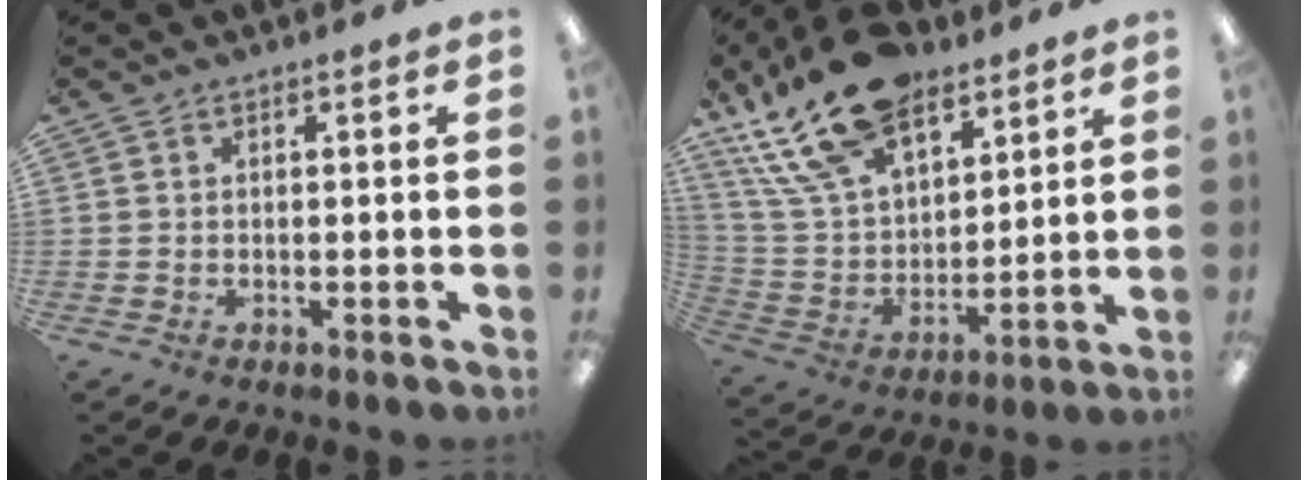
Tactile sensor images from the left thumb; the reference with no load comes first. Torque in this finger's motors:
{"motor_torque": [0.21, 0.73, 1.57, -1.21, 0.23]}